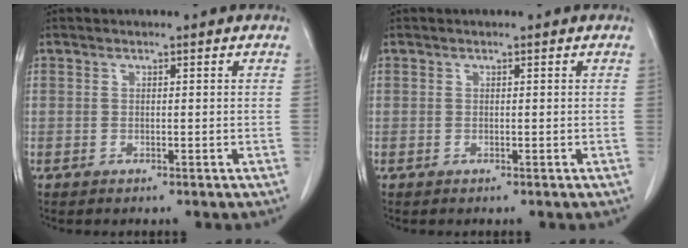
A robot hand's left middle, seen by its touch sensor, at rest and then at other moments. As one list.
[{"total": 0.0}]